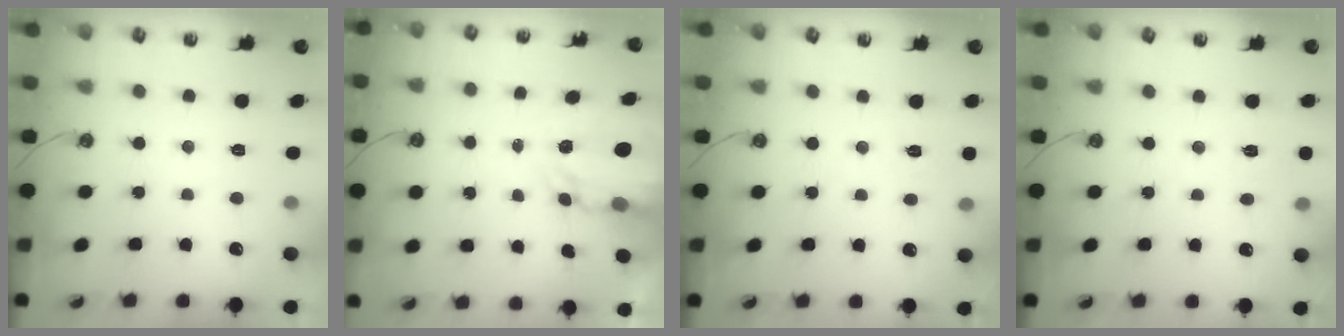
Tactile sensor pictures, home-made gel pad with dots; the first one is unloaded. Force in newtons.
{"total": 3.9, "press": 3.9, "slide": 0.4}
{"total": 4.6, "press": 4.5, "slide": 0.6}
{"total": 5.1, "press": 5.0, "slide": 0.7}